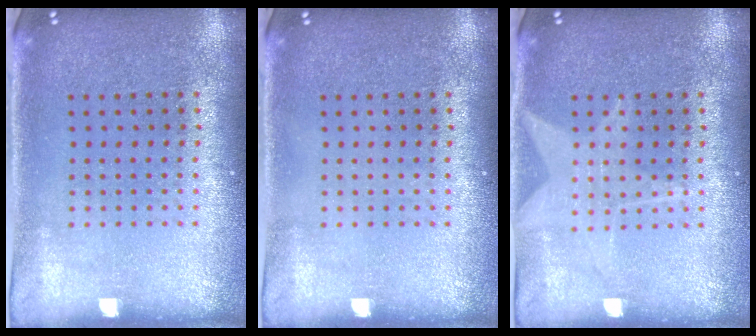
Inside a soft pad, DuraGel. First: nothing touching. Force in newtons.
{"total": 0.0}
{"total": 1.8, "press": 1.8, "slide": 0.3}